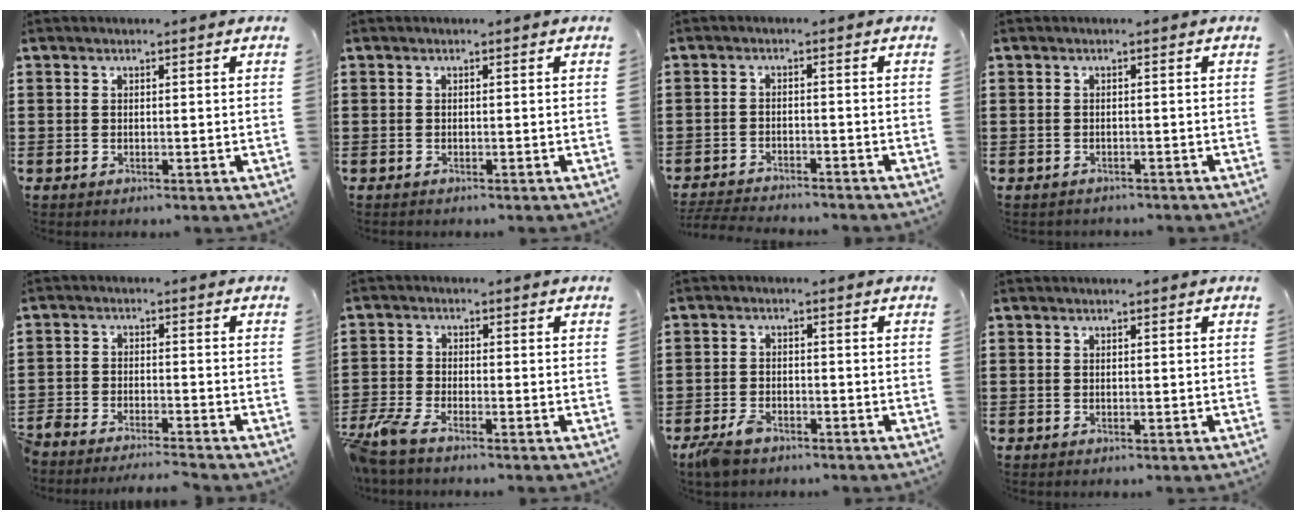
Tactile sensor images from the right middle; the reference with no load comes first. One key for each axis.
{"total": 0.0}
{"total": 3.2, "fx": -3.2, "fy": 0.1, "fz": 0.3, "tx": -0.015, "ty": -0.002, "tz": -0.070}
{"total": 0.8, "fx": -0.7, "fy": 0.2, "fz": -0.1, "tx": 0.000, "ty": 0.002, "tz": -0.017}
{"total": 4.0, "fx": -4.0, "fy": 0.0, "fz": 0.0, "tx": -0.011, "ty": -0.003, "tz": -0.089}
{"total": 4.0, "fx": -3.4, "fy": 0.7, "fz": 1.9, "tx": -0.068, "ty": -0.012, "tz": -0.077}
{"total": 3.5, "fx": -2.6, "fy": 1.6, "fz": 1.6, "tx": -0.050, "ty": -0.001, "tz": -0.057}
{"total": 0.0}